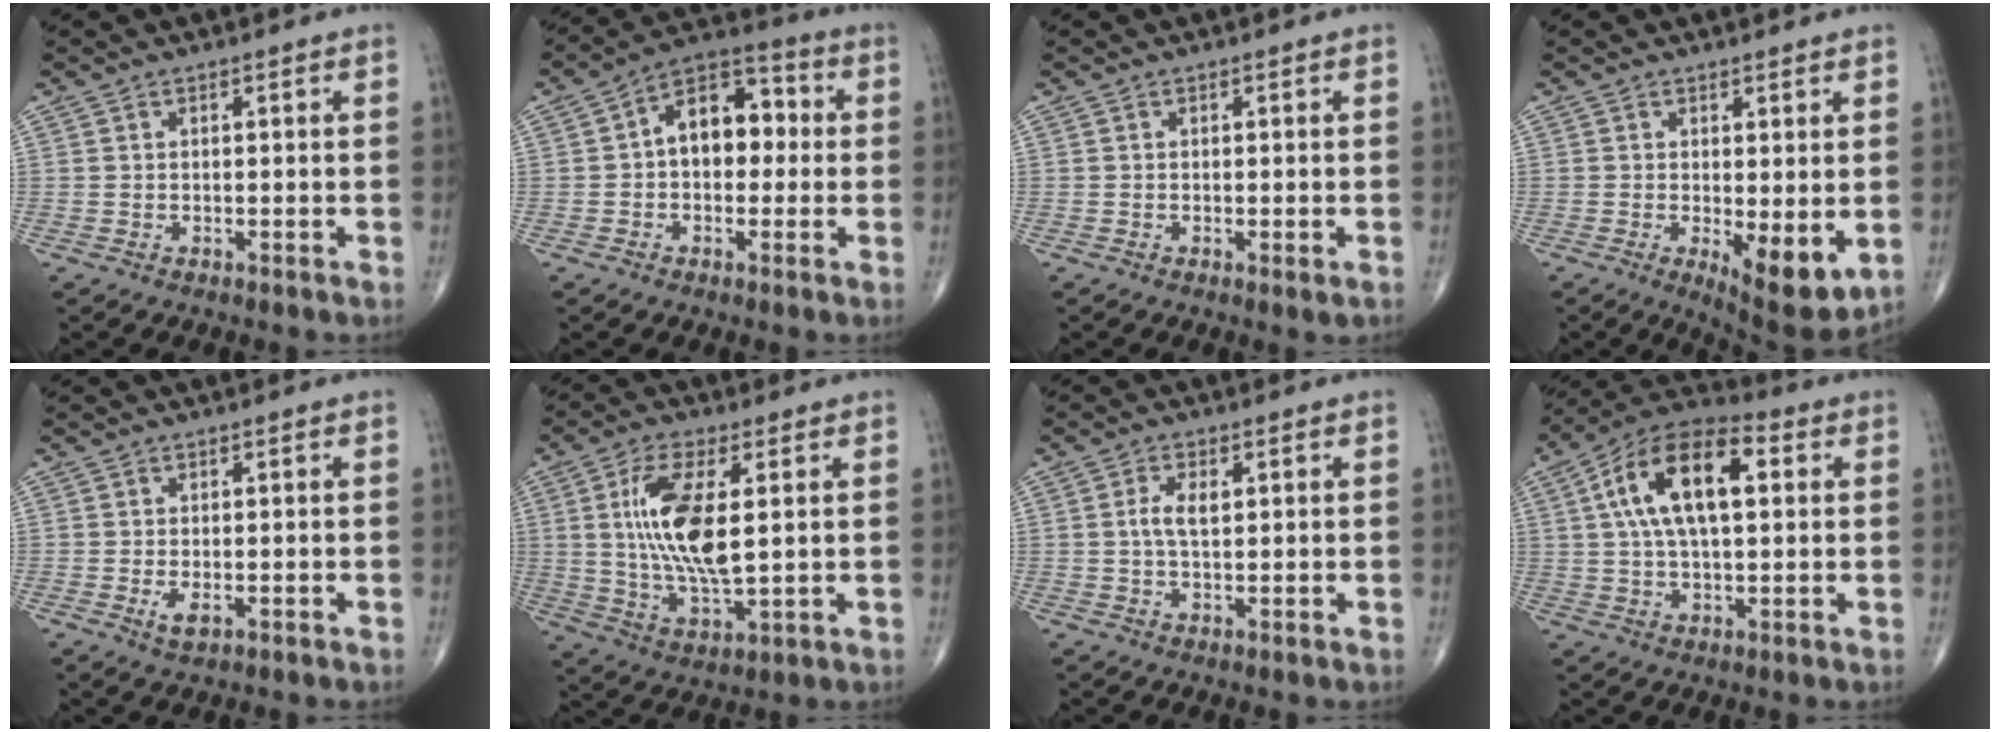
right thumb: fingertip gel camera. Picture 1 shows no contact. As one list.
[{"total": 11.5, "force": [0.7, 7.4, 8.7], "torque": [-0.105, 0.035, -0.003]}, {"total": 1.0, "force": [-0.3, 0.2, 1.0], "torque": [-0.015, -0.003, -0.003]}, {"total": 8.4, "force": [-1.2, 3.0, 7.7], "torque": [-0.103, -0.023, -0.010]}, {"total": 2.2, "force": [-0.6, 1.1, 1.9], "torque": [-0.037, -0.004, -0.009]}, {"total": 14.4, "force": [2.3, 5.4, 13.1], "torque": [-0.261, -0.018, 0.049]}, {"total": 3.9, "force": [0.7, 1.9, 3.3], "torque": [-0.069, 0.003, 0.013]}, {"total": 17.1, "force": [3.9, 8.3, 14.4], "torque": [-0.249, 0.025, 0.059]}]